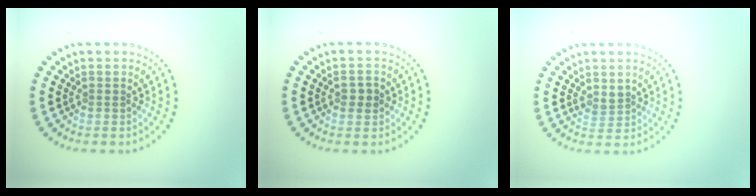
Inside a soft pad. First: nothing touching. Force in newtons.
{"total": 1.6, "press": 1.6, "slide": 0.1}
{"total": 1.2, "press": 1.0, "slide": 0.7}